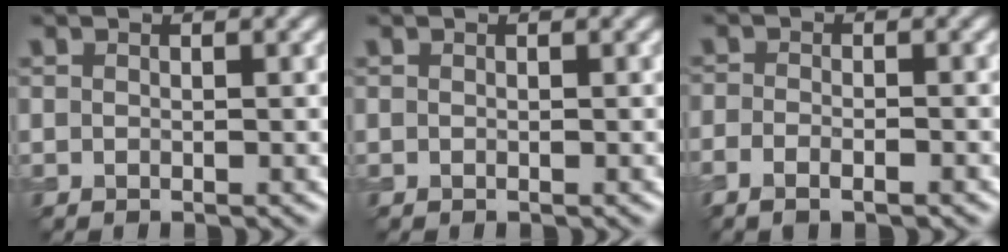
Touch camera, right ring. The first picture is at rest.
{"total": 0.0}
{"total": 2.7, "force": [-1.9, 0.7, 1.7], "torque": [-0.032, -0.001, -0.032]}